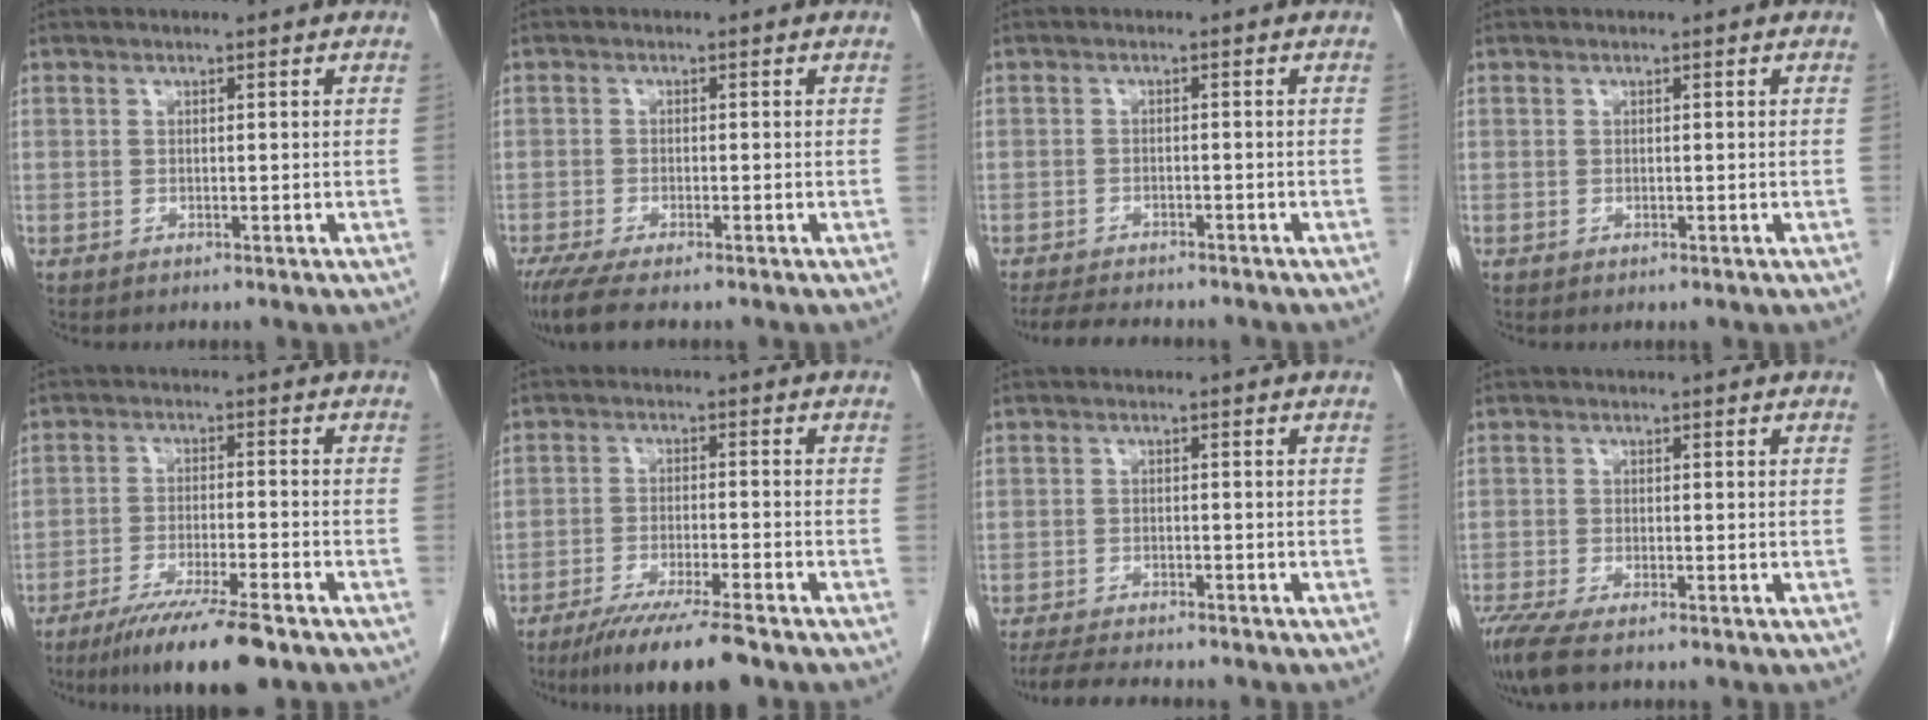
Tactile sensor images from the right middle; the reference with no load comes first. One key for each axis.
{"total": 6.4, "fx": -5.0, "fy": 1.0, "fz": 3.9, "tx": -0.065, "ty": -0.016, "tz": -0.084}
{"total": 9.0, "fx": -7.9, "fy": 2.0, "fz": 3.7, "tx": -0.057, "ty": -0.007, "tz": -0.114}
{"total": 0.0}
{"total": 10.8, "fx": -7.8, "fy": 0.3, "fz": 7.4, "tx": -0.123, "ty": -0.030, "tz": -0.127}
{"total": 10.1, "fx": -7.6, "fy": 0.1, "fz": 6.6, "tx": -0.107, "ty": -0.028, "tz": -0.125}
{"total": 7.9, "fx": -6.9, "fy": 1.2, "fz": 3.5, "tx": -0.055, "ty": -0.015, "tz": -0.108}
{"total": 5.4, "fx": -3.9, "fy": 1.0, "fz": 3.6, "tx": -0.069, "ty": -0.015, "tz": -0.071}